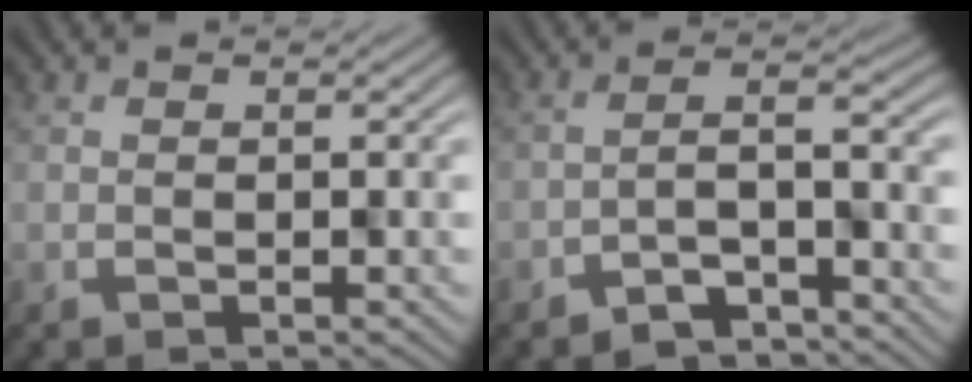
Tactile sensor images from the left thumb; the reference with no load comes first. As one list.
[{"total": 4.7, "force": [-3.9, 1.0, 2.4], "torque": [-0.032, 0.003, -0.070]}]